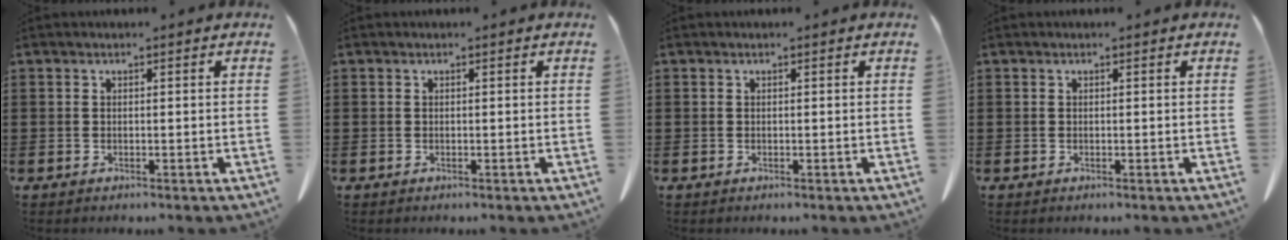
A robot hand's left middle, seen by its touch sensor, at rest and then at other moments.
{"total": 0.0}
{"total": 0.0}
{"total": 0.0}